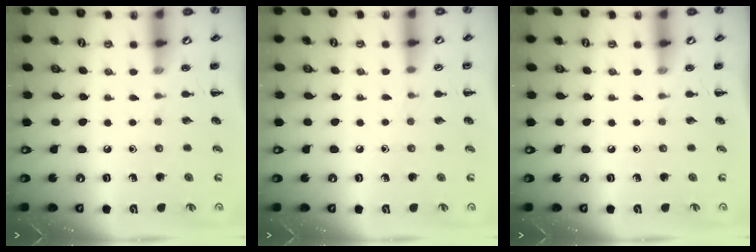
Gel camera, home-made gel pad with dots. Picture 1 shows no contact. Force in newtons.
{"total": 3.1, "press": 2.9, "slide": 1.1}
{"total": 0.0}